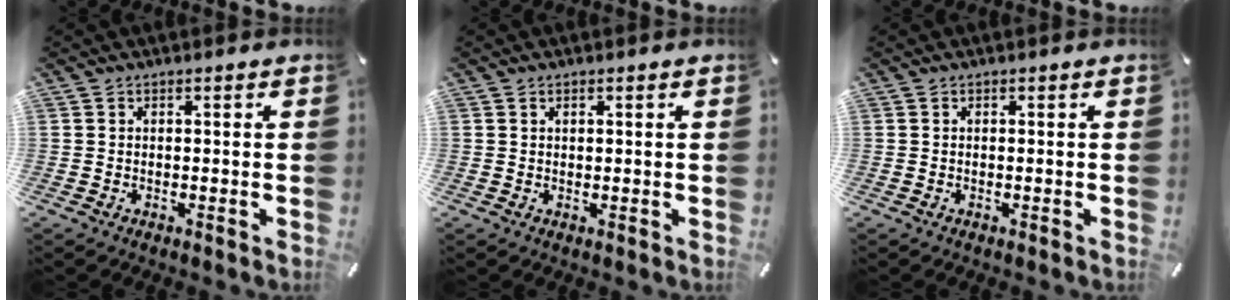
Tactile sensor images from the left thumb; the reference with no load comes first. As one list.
[{"total": 0.6, "force": [0.3, 0.4, 0.4], "torque": [-0.008, 0.001, 0.006]}, {"total": 0.0}]